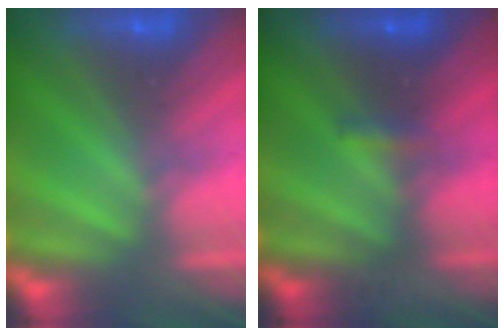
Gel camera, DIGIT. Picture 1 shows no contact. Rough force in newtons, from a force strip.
{"total": 3.8}